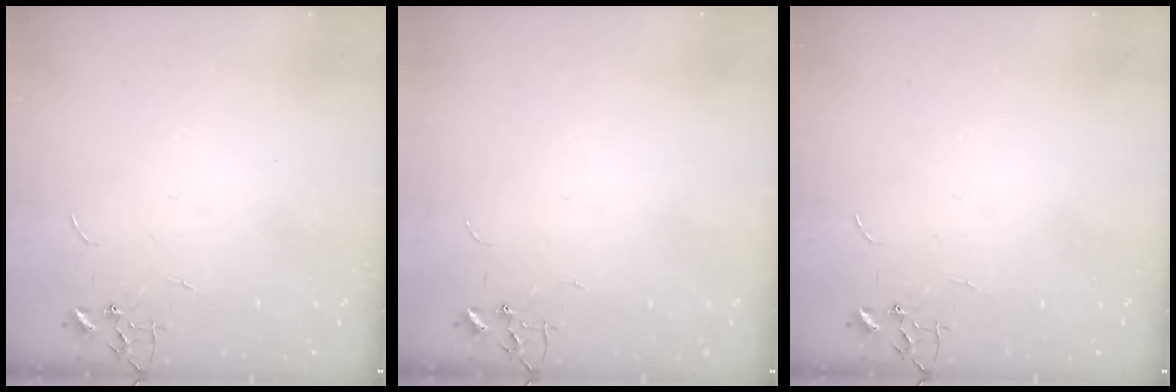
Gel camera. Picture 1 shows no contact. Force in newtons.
{"total": 0.0}
{"total": 0.0}